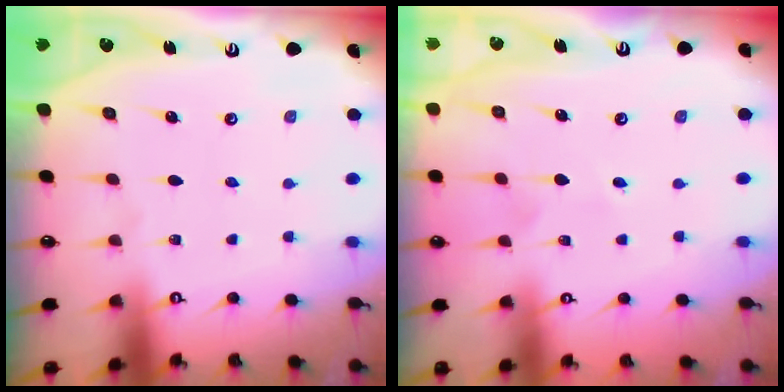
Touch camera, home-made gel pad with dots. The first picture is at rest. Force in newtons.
{"total": 2.6, "press": 2.4, "slide": 1.0}